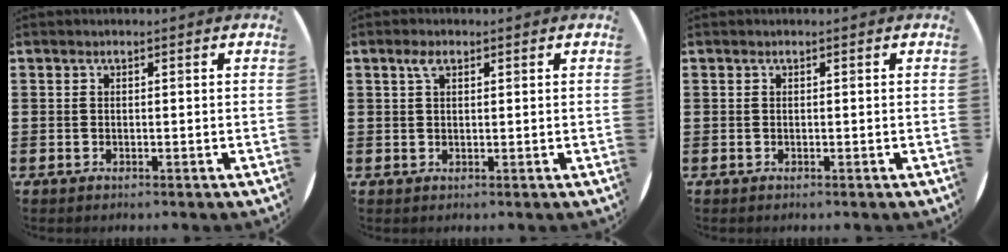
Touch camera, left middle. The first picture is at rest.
{"total": 1.9, "force": [1.1, 0.9, 1.3], "torque": [-0.020, 0.003, 0.017]}
{"total": 0.0}